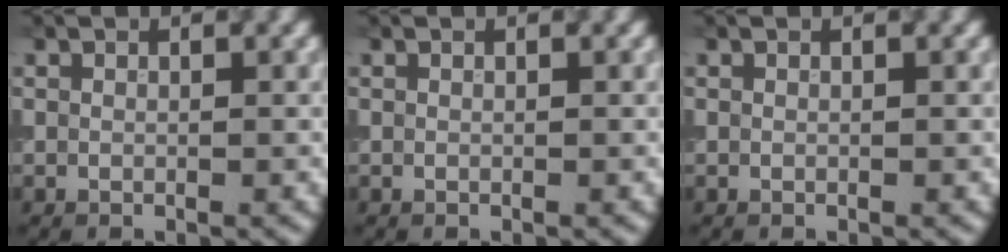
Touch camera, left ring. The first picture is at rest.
{"total": 0.0}
{"total": 0.0}